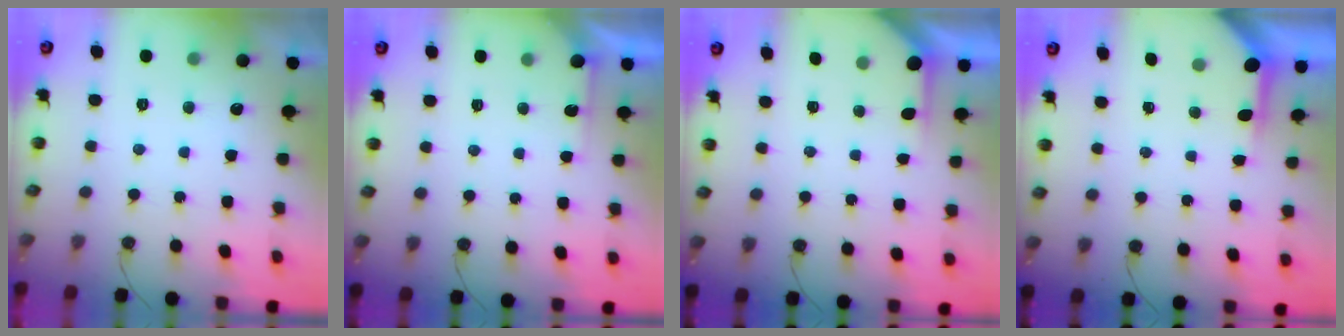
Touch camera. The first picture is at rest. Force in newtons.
{"total": 3.3, "press": 3.3, "slide": 0.5}
{"total": 2.5, "press": 2.5, "slide": 0.3}
{"total": 3.9, "press": 3.9, "slide": 0.3}